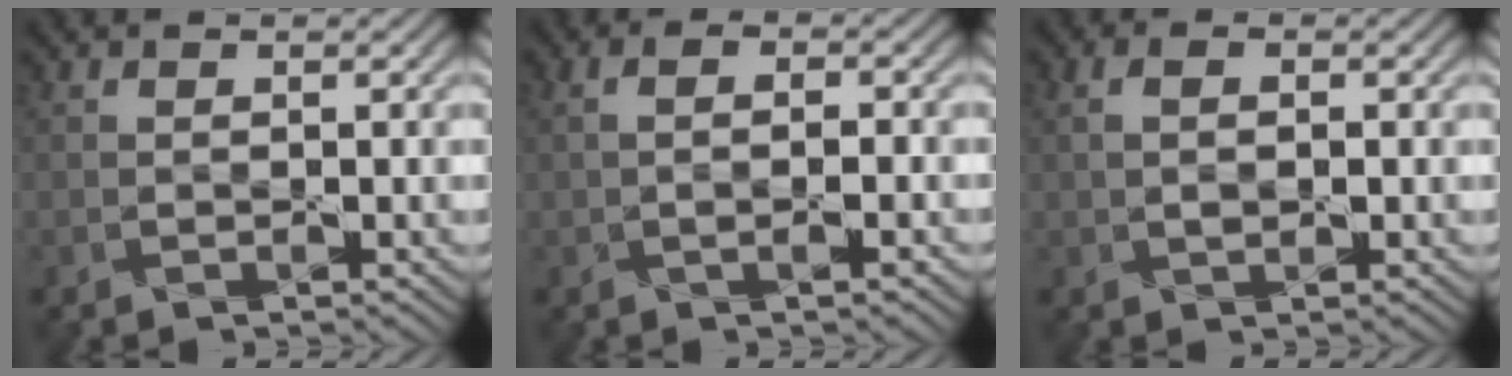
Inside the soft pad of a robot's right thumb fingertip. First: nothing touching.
{"total": 2.7, "force": [-0.4, 1.0, 2.5], "torque": [-0.042, 0.002, -0.010]}
{"total": 2.9, "force": [0.4, 1.7, 2.3], "torque": [-0.039, -0.003, 0.005]}